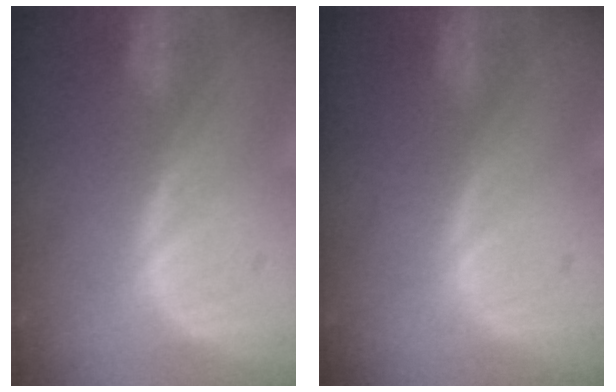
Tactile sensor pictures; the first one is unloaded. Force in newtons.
{"total": 0.0}